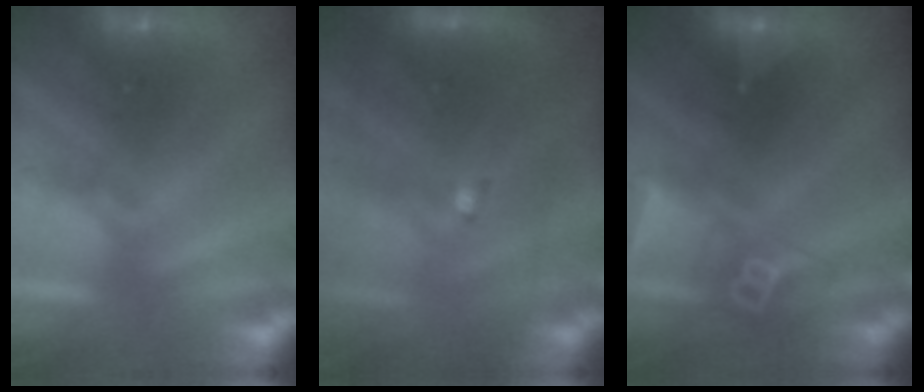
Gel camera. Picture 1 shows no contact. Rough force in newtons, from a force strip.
{"total": 8.7}
{"total": 2.6}